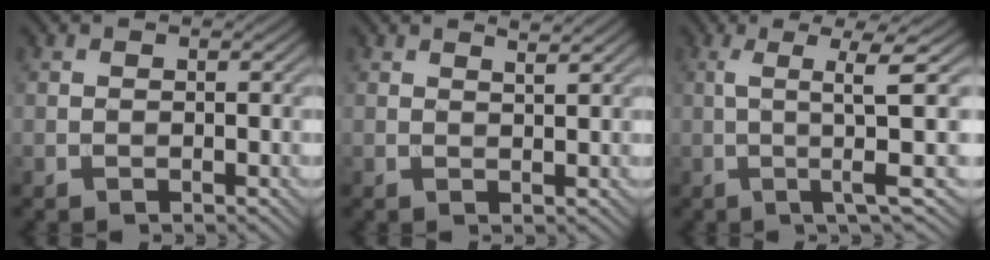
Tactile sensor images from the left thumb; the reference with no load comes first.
{"total": 1.6, "force": [1.3, 0.1, 0.9], "torque": [-0.019, 0.000, 0.020]}
{"total": 6.7, "force": [0.1, 0.3, 6.7], "torque": [-0.131, 0.009, 0.002]}